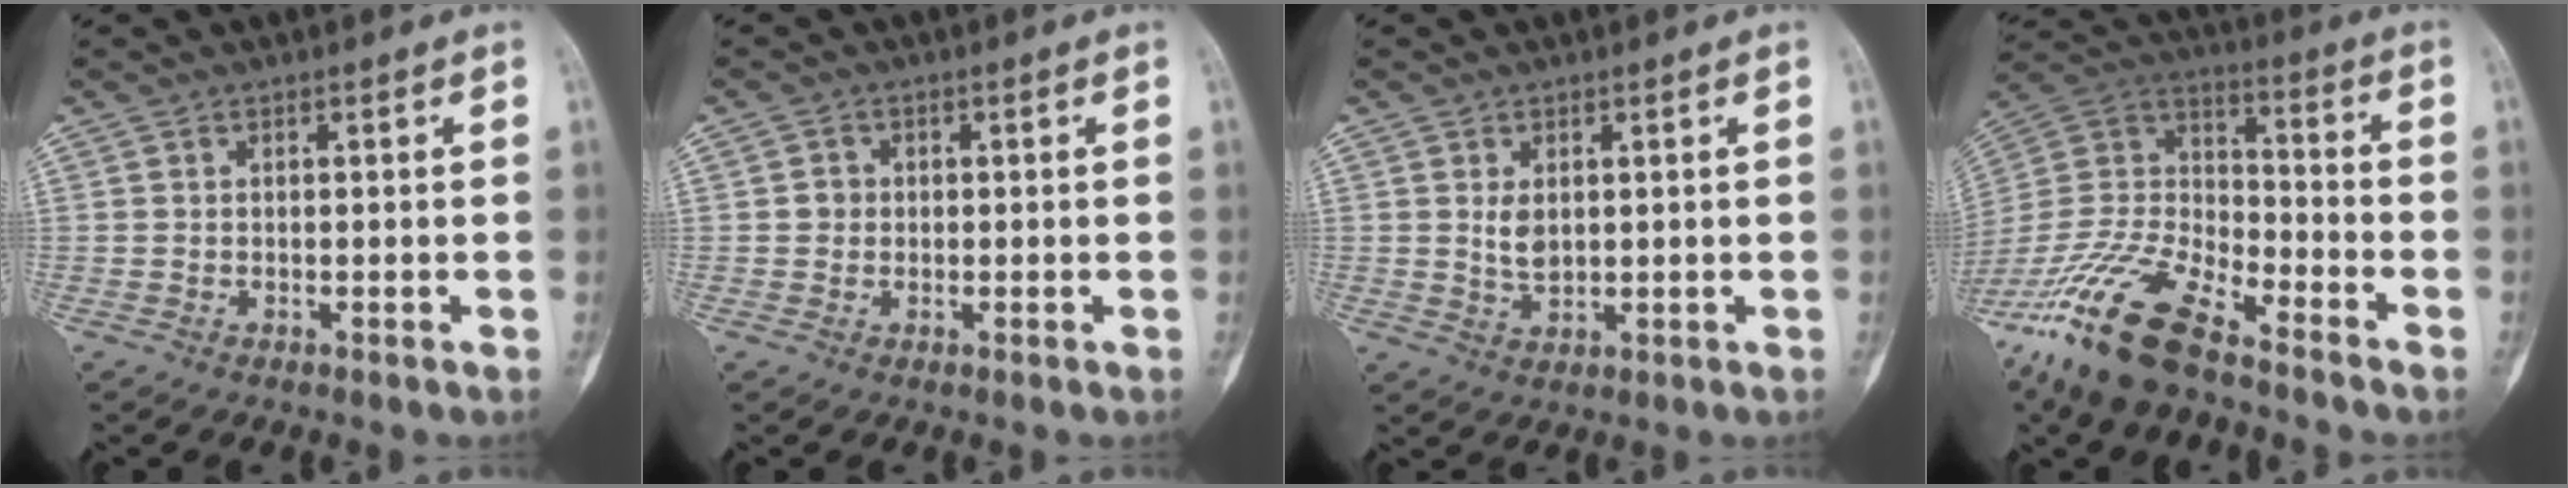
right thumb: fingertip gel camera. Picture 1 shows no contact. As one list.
[{"total": 1.8, "force": [0.0, 1.7, 0.5], "torque": [0.001, 0.005, -0.002]}, {"total": 3.3, "force": [0.8, 2.0, 2.5], "torque": [-0.037, -0.011, 0.021]}, {"total": 20.0, "force": [-14.2, 6.7, 12.3], "torque": [-0.266, 0.047, -0.273]}]